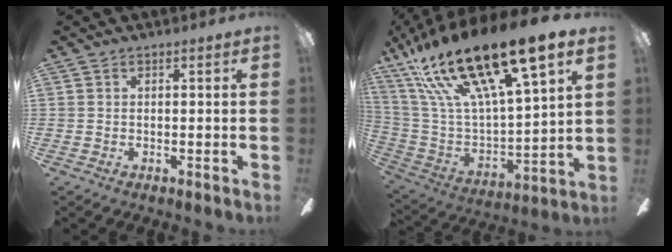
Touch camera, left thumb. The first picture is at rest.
{"total": 26.1, "force": [17.3, 6.8, 18.2], "torque": [-0.363, -0.107, 0.281]}